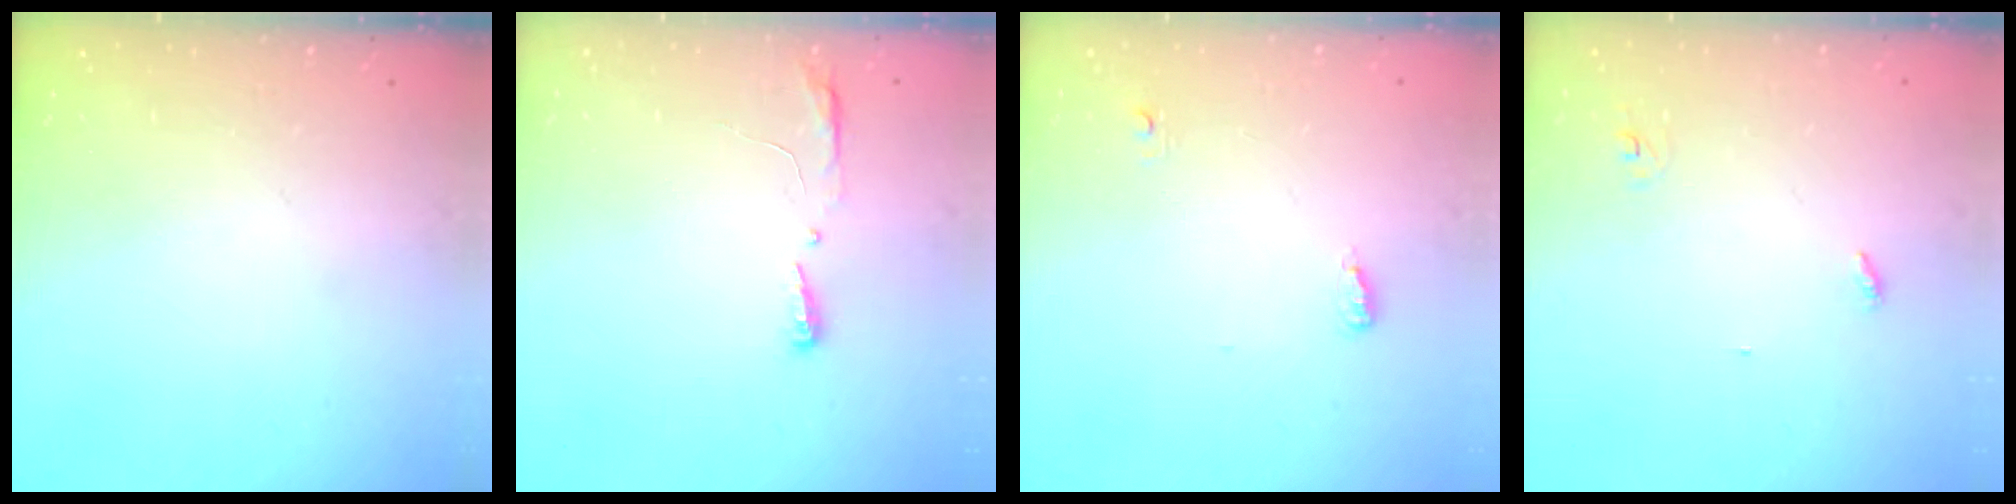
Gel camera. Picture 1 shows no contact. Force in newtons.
{"total": 4.1, "press": 3.9, "slide": 1.2}
{"total": 3.7, "press": 3.5, "slide": 1.2}
{"total": 2.8, "press": 2.8, "slide": 0.2}